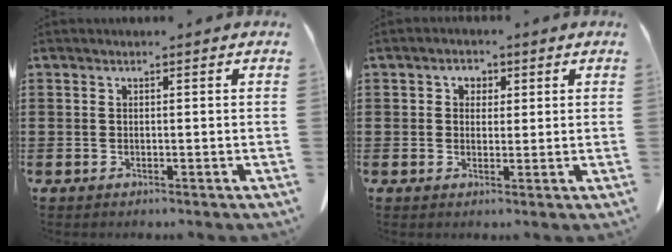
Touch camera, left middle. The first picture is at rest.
{"total": 2.0, "force": [0.6, 1.8, 0.7], "torque": [-0.021, 0.009, 0.009]}